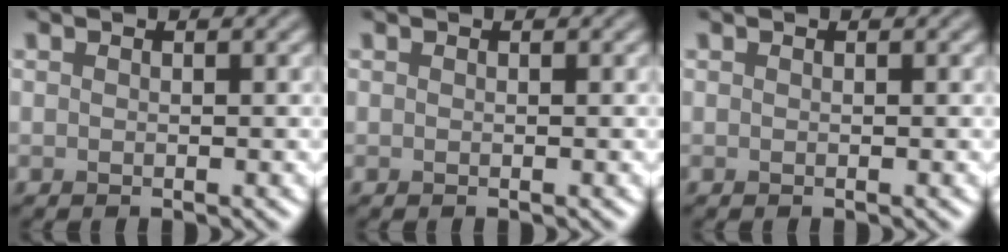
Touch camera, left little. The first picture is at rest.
{"total": 0.0}
{"total": 0.0}